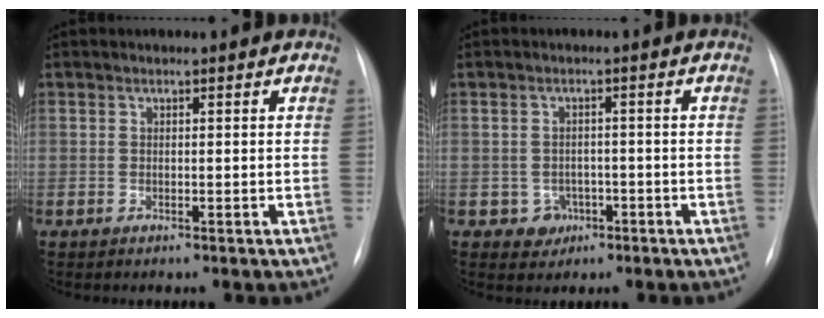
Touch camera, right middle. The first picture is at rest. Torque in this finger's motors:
{"motor_torque": [0.17, -0.23, -0.01, -0.01]}